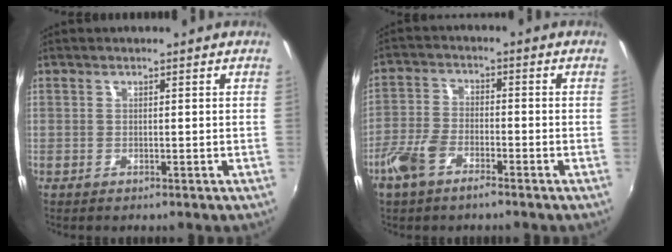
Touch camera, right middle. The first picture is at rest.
{"total": 6.7, "force": [-4.4, 2.9, 4.1], "torque": [-0.098, -0.001, -0.086]}